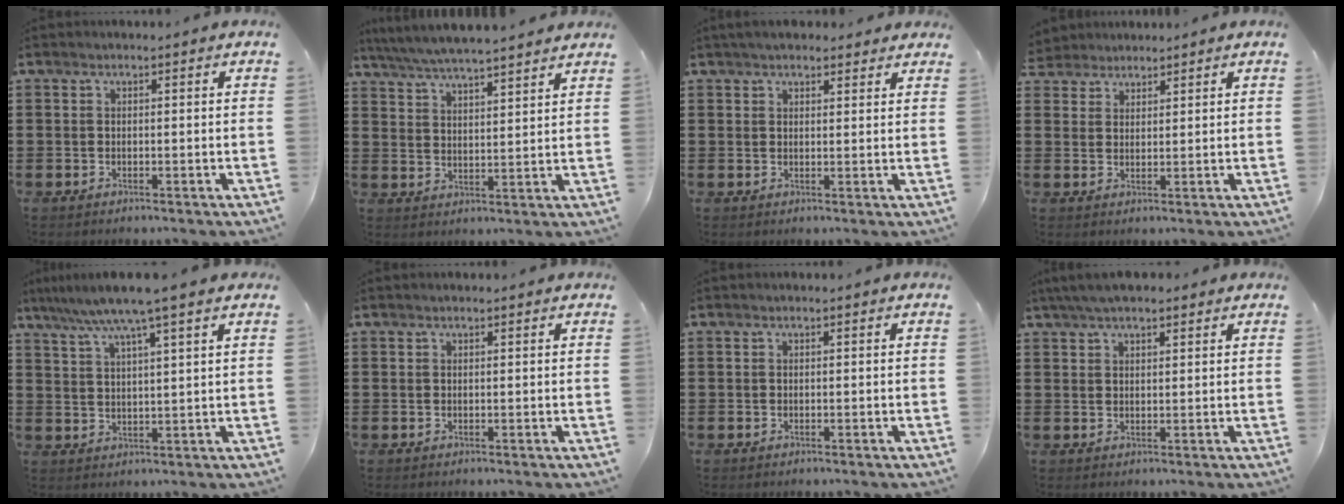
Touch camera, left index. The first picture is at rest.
{"total": 4.9, "force": [4.8, -0.2, 1.3], "torque": [-0.042, -0.021, 0.084]}
{"total": 2.8, "force": [2.5, 0.9, 0.8], "torque": [-0.020, 0.002, 0.046]}
{"total": 2.6, "force": [2.2, 1.2, -0.3], "torque": [-0.004, 0.005, 0.043]}
{"total": 7.1, "force": [5.5, -0.4, 4.5], "torque": [-0.100, -0.017, 0.095]}
{"total": 0.0}
{"total": 0.0}
{"total": 3.8, "force": [3.0, 1.0, 2.2], "torque": [-0.049, 0.005, 0.055]}